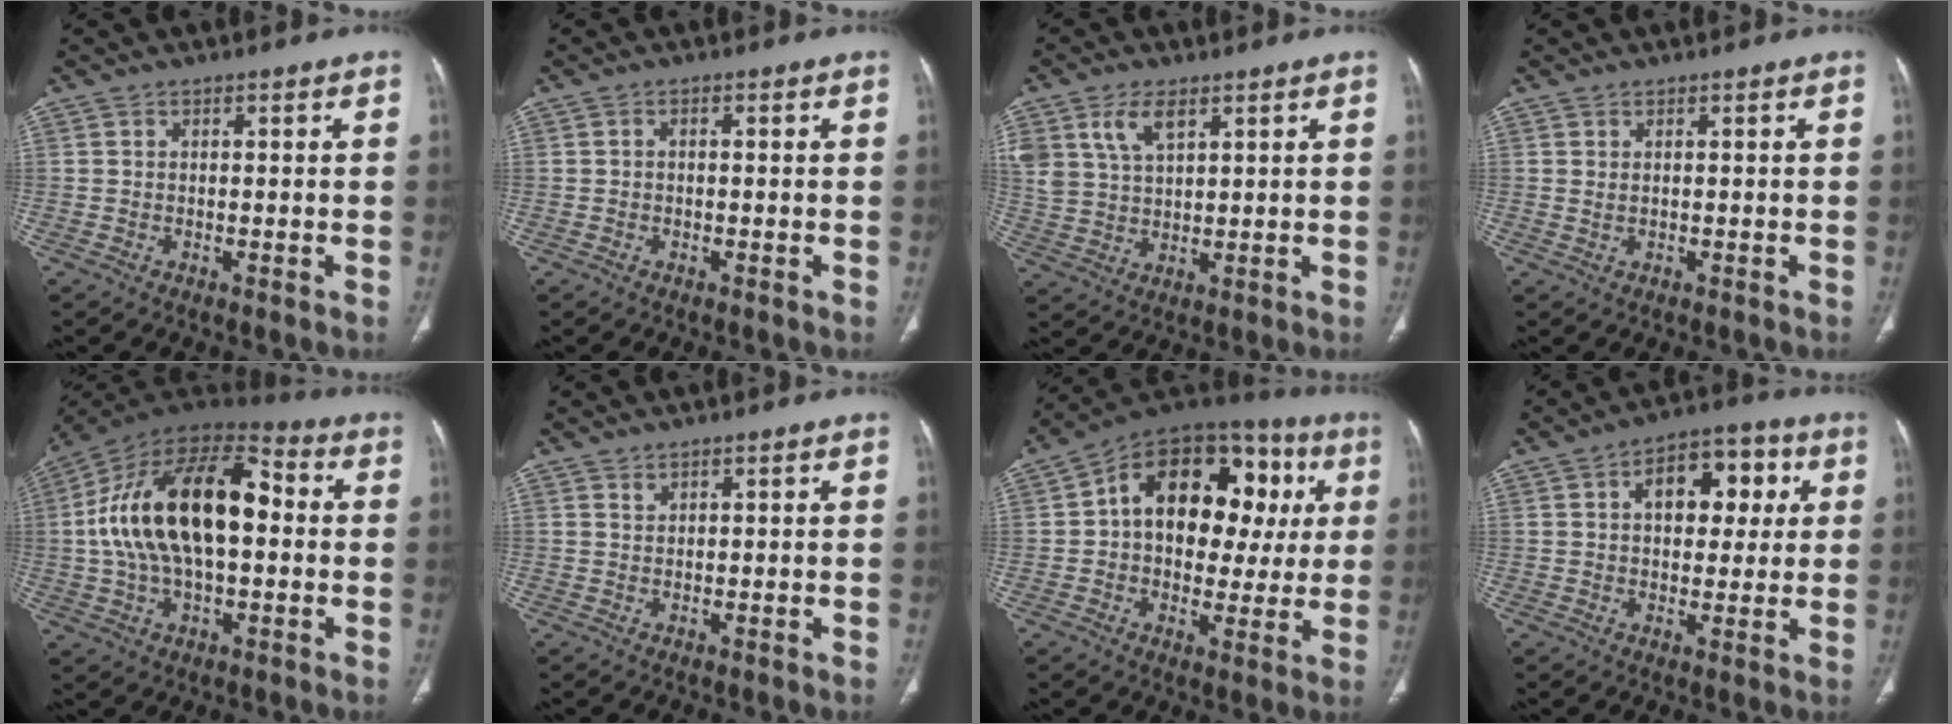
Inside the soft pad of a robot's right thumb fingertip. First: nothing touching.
{"total": 0.5, "force": [-0.1, 0.4, 0.4], "torque": [-0.006, 0.001, -0.006]}
{"total": 8.3, "force": [4.3, 4.6, 5.4], "torque": [-0.105, -0.011, 0.092]}
{"total": 0.6, "force": [0.3, 0.2, 0.4], "torque": [-0.012, 0.005, 0.011]}
{"total": 24.1, "force": [1.6, 12.7, 20.4], "torque": [-0.363, 0.034, 0.018]}
{"total": 0.7, "force": [0.7, 0.3, 0.1], "torque": [0.000, -0.005, 0.013]}
{"total": 22.9, "force": [4.1, 15.0, 16.9], "torque": [-0.197, 0.035, 0.055]}
{"total": 10.7, "force": [2.9, 6.6, 7.9], "torque": [-0.073, 0.015, 0.037]}